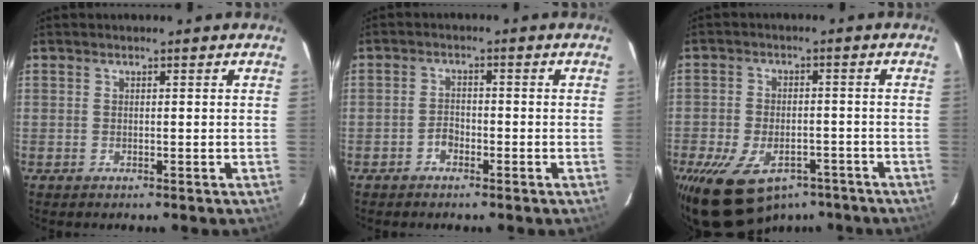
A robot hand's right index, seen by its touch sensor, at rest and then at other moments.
{"total": 2.0, "force": [-1.4, 1.1, 0.8], "torque": [-0.017, 0.006, -0.025]}
{"total": 15.7, "force": [-9.8, 9.1, 8.2], "torque": [-0.189, -0.009, -0.147]}